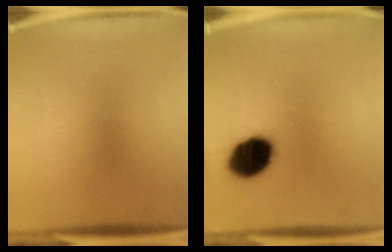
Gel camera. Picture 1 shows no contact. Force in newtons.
{"total": 13.8}